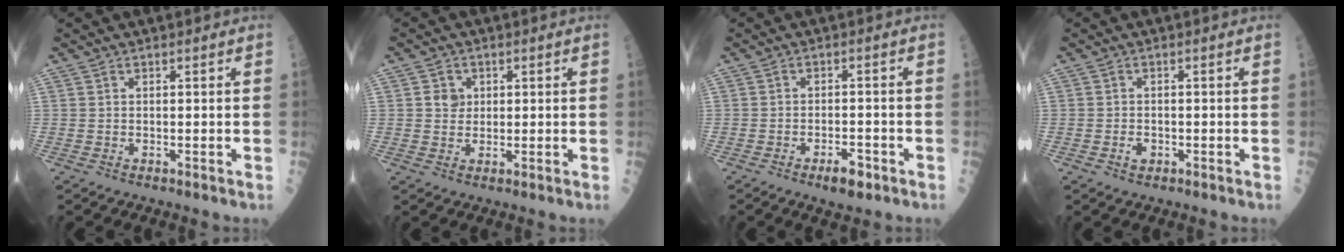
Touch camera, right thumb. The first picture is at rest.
{"total": 3.2, "force": [0.8, 2.9, 1.3], "torque": [-0.002, -0.001, 0.013]}
{"total": 4.2, "force": [-2.4, 1.7, 3.0], "torque": [-0.036, 0.011, -0.034]}
{"total": 1.6, "force": [-0.7, 1.2, 0.9], "torque": [-0.005, 0.005, -0.009]}